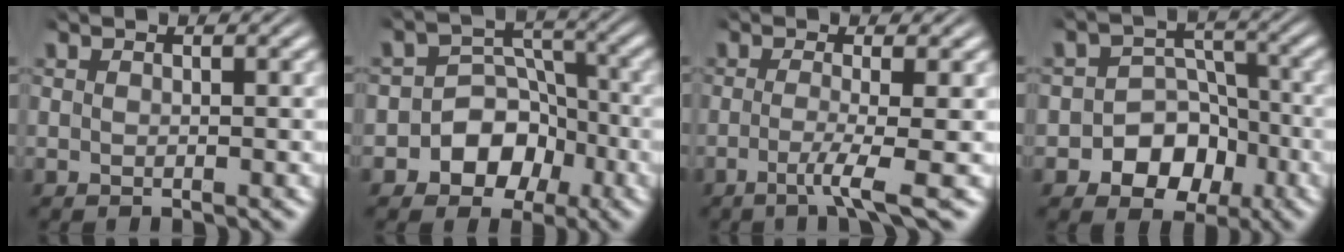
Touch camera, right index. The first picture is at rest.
{"total": 8.2, "force": [-2.5, 7.2, 3.1], "torque": [-0.070, -0.026, -0.037]}
{"total": 3.1, "force": [-1.3, -0.5, 2.7], "torque": [-0.059, -0.022, -0.018]}
{"total": 8.1, "force": [-2.9, 6.9, 3.2], "torque": [-0.058, -0.025, -0.044]}